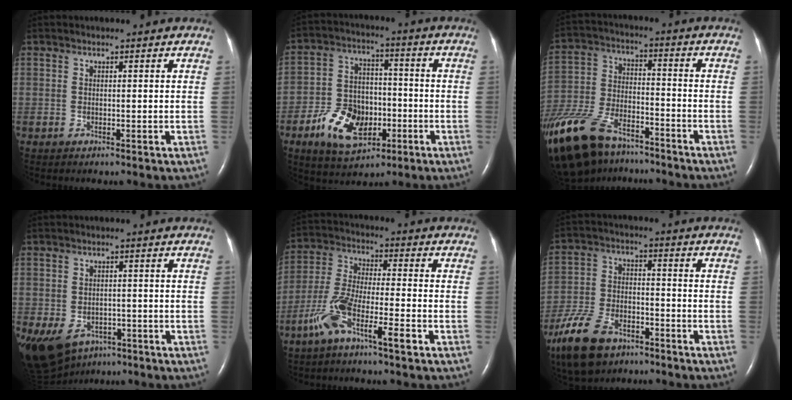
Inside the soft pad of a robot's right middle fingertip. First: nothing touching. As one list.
[{"total": 11.4, "force": [-4.7, 7.1, 7.5], "torque": [-0.156, 0.011, -0.075]}, {"total": 19.6, "force": [-14.7, 8.0, 10.0], "torque": [-0.269, -0.023, -0.265]}, {"total": 15.6, "force": [-7.7, 11.5, 7.3], "torque": [-0.202, -0.012, -0.101]}, {"total": 9.0, "force": [-5.2, 1.0, 7.3], "torque": [-0.160, 0.001, -0.103]}, {"total": 12.7, "force": [-8.6, 6.2, 7.1], "torque": [-0.161, -0.013, -0.157]}]